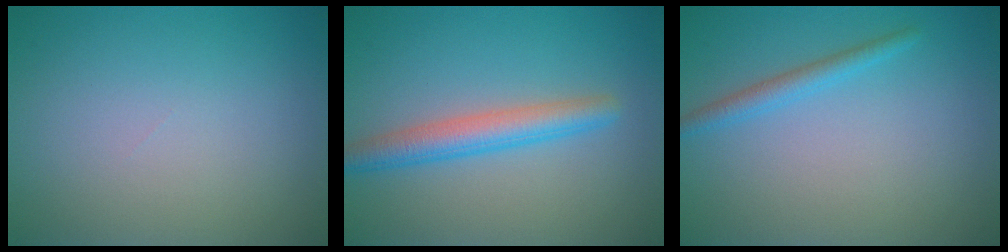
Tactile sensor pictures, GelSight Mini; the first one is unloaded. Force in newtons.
{"total": 3.7, "press": 3.7, "slide": 0.1}
{"total": 1.8, "press": 1.8, "slide": 0.1}